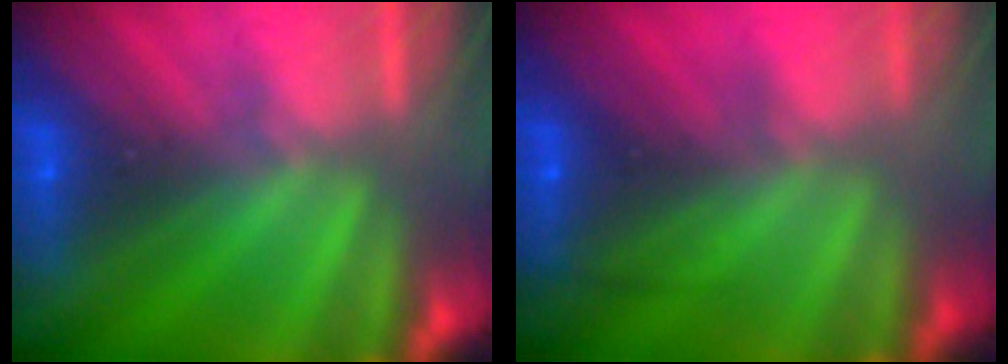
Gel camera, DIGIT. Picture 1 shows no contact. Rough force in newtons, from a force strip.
{"total": 2.3}